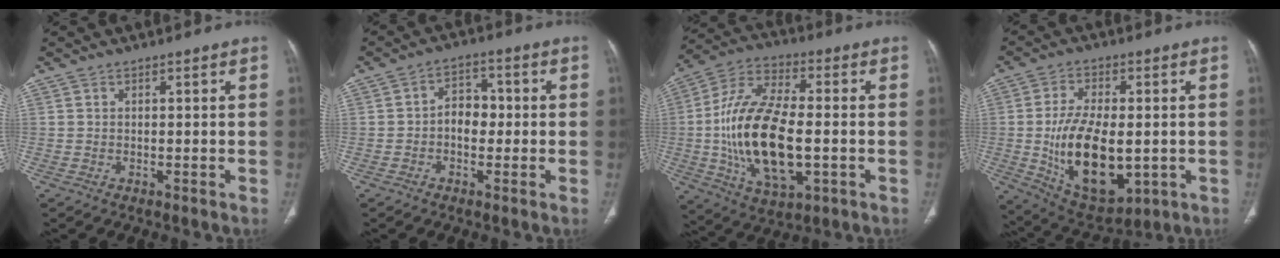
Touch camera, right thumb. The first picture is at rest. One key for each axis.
{"total": 5.3, "fx": -0.7, "fy": 3.9, "fz": 3.5, "tx": -0.028, "ty": 0.021, "tz": -0.021}
{"total": 21.3, "fx": -2.4, "fy": 10.2, "fz": 18.5, "tx": -0.358, "ty": 0.011, "tz": -0.036}
{"total": 17.6, "fx": -2.1, "fy": 9.2, "fz": 14.8, "tx": -0.245, "ty": -0.011, "tz": -0.015}